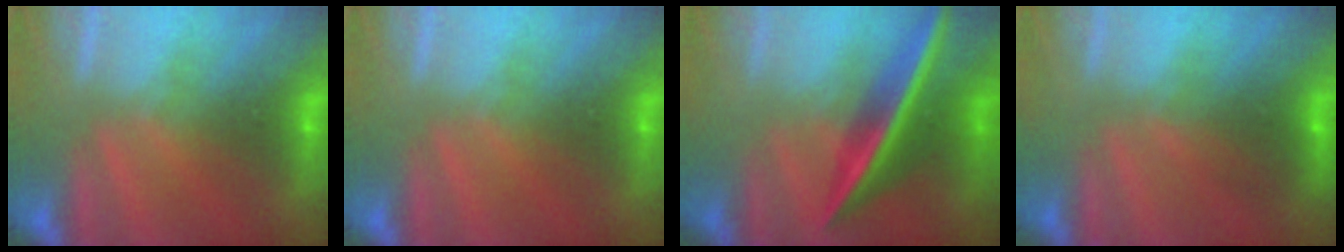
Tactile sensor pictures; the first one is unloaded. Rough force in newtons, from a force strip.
{"total": 0.0}
{"total": 2.5}
{"total": 2.7}